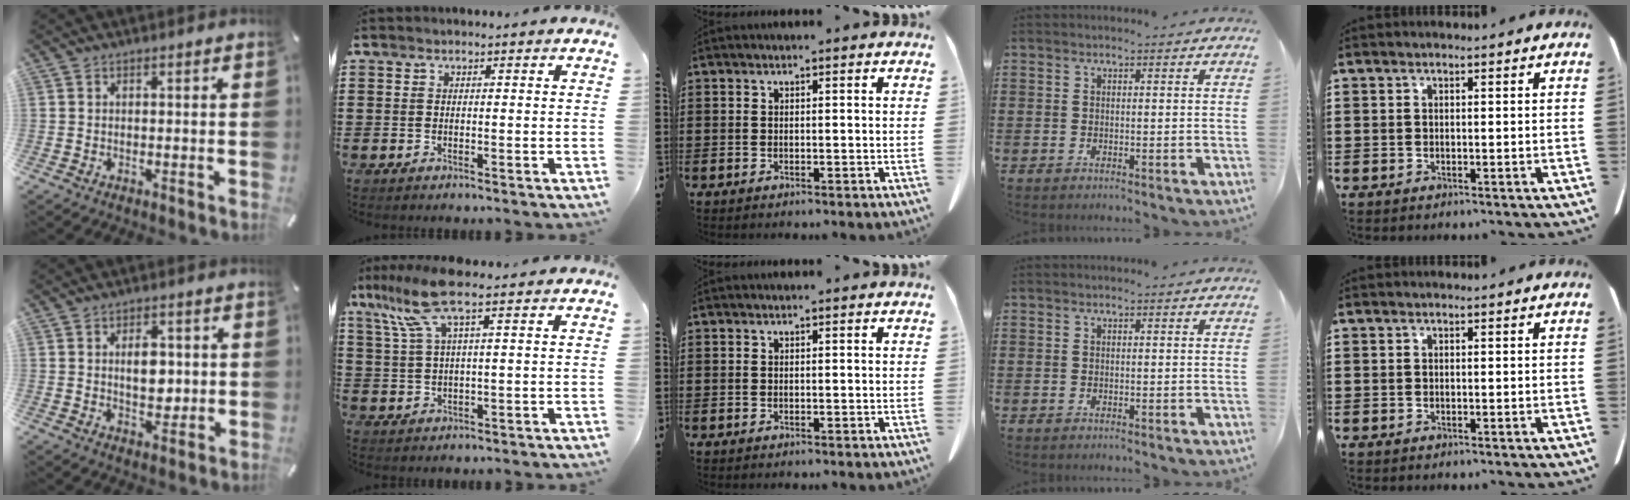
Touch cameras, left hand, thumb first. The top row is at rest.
{"thumb": {"total": 6.9, "force": [0.7, 4.6, 5.2], "torque": [-0.065, -0.006, 0.006]}, "index": {"total": 8.6, "force": [4.6, 1.0, 7.1], "torque": [-0.171, -0.004, 0.077]}}